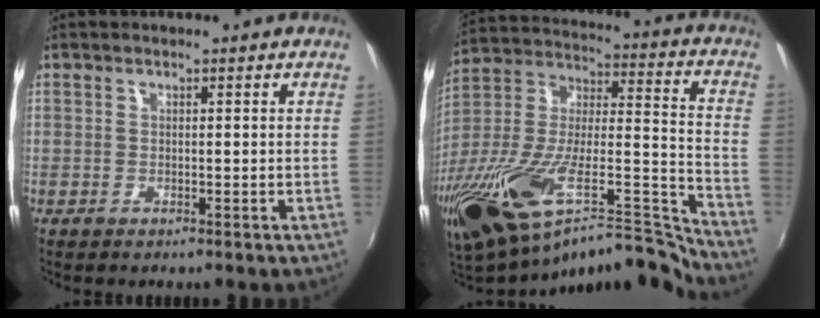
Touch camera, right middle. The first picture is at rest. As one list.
[{"total": 32.2, "force": [-23.2, 7.8, 20.9], "torque": [-0.355, -0.054, -0.370]}]